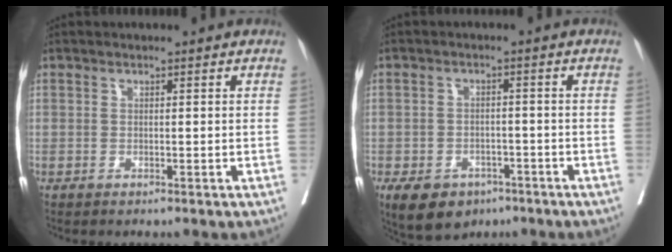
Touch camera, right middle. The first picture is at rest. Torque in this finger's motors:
{"motor_torque": [0.92, -0.78, 0.08, 0.06]}